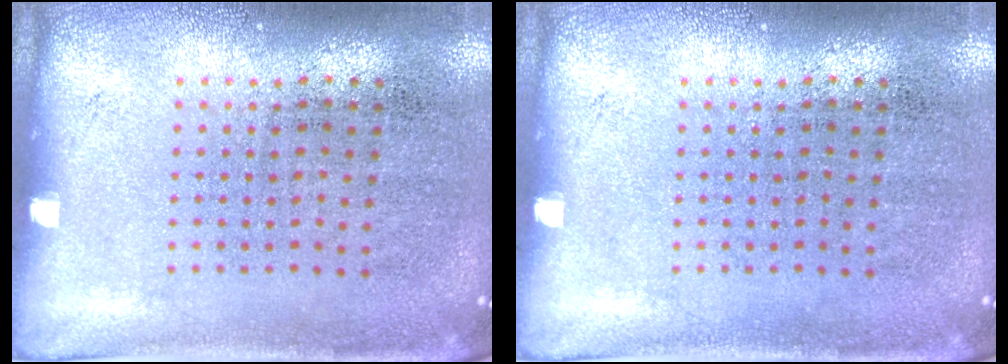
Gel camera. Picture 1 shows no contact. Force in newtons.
{"total": 0.0}